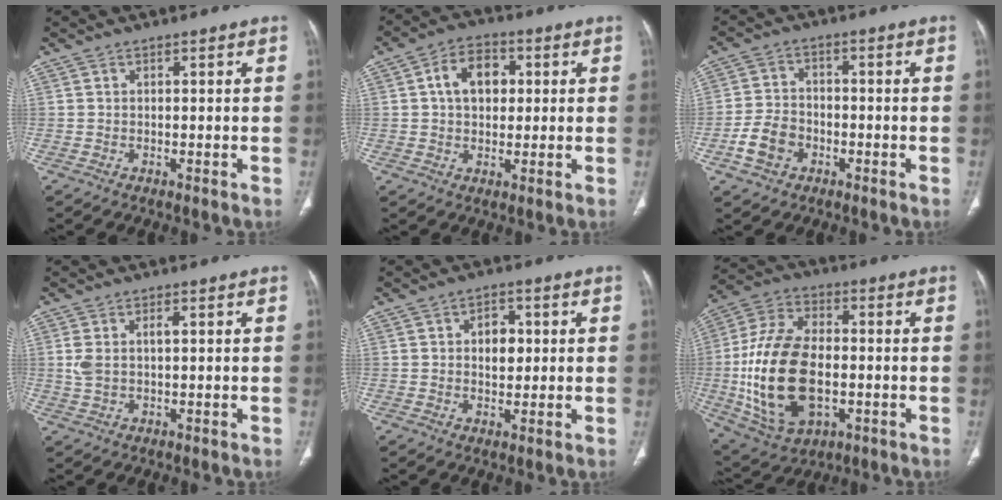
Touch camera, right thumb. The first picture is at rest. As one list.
[{"total": 8.4, "force": [1.5, 6.0, 5.7], "torque": [-0.066, 0.012, 0.019]}, {"total": 6.9, "force": [-2.8, 5.2, 3.6], "torque": [-0.063, 0.021, -0.050]}, {"total": 4.0, "force": [0.7, 2.0, 3.4], "torque": [-0.089, 0.010, 0.018]}, {"total": 4.9, "force": [0.8, 3.4, 3.4], "torque": [-0.026, 0.000, 0.009]}, {"total": 22.1, "force": [-2.9, 13.2, 17.5], "torque": [-0.333, 0.011, -0.037]}]